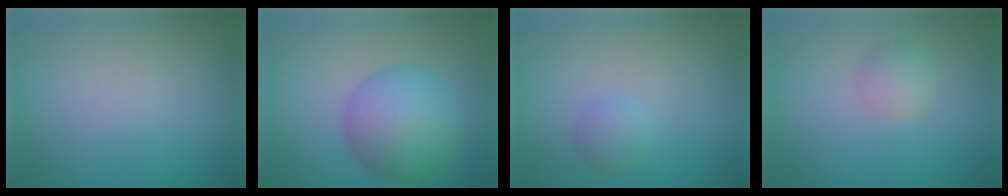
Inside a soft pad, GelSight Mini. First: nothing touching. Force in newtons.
{"total": 7.4, "press": 7.4, "slide": 0.1}
{"total": 1.6, "press": 1.6, "slide": 0.1}
{"total": 1.8, "press": 1.8, "slide": 0.0}